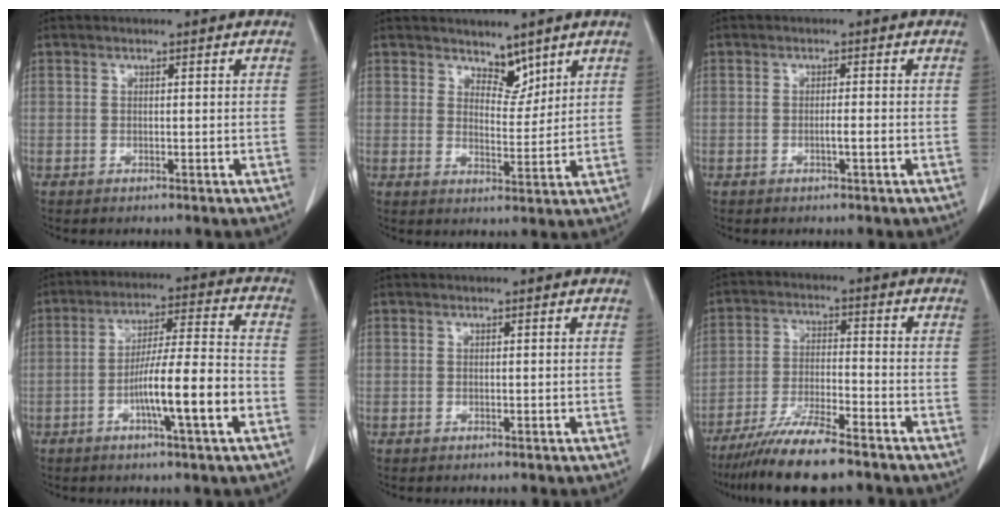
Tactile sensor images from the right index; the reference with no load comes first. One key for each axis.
{"total": 4.2, "fx": 3.4, "fy": 2.0, "fz": 1.4, "tx": -0.014, "ty": -0.006, "tz": 0.062}
{"total": 1.5, "fx": -0.5, "fy": 0.0, "fz": 1.4, "tx": -0.024, "ty": -0.001, "tz": -0.008}
{"total": 11.9, "fx": -4.2, "fy": 0.3, "fz": 11.1, "tx": -0.188, "ty": 0.005, "tz": -0.070}
{"total": 0.0}
{"total": 10.8, "fx": -8.7, "fy": 0.9, "fz": 6.4, "tx": -0.113, "ty": -0.027, "tz": -0.152}